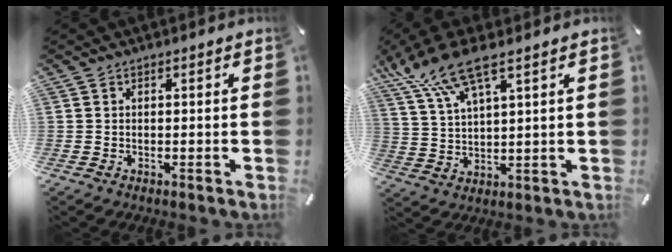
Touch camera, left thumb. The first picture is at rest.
{"total": 12.2, "force": [7.9, 3.9, 8.5], "torque": [-0.193, -0.019, 0.142]}